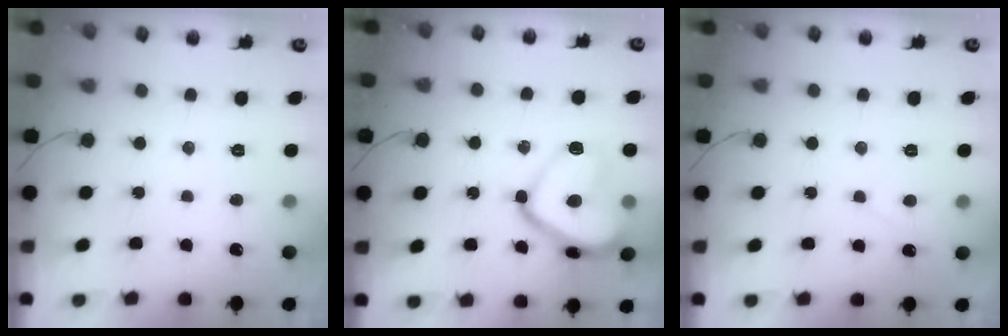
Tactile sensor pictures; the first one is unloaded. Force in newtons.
{"total": 18.0, "press": 17.9, "slide": 1.7}
{"total": 2.6, "press": 2.6, "slide": 0.3}